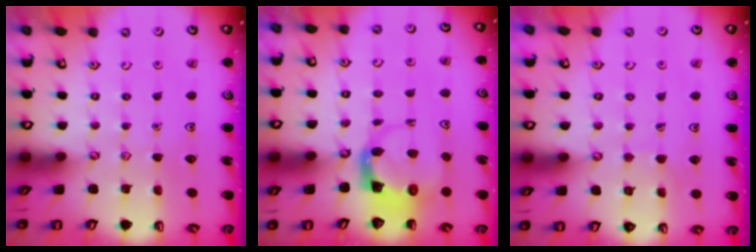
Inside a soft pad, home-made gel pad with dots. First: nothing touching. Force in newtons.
{"total": 4.0, "press": 3.9, "slide": 0.6}
{"total": 3.9, "press": 3.9, "slide": 0.2}